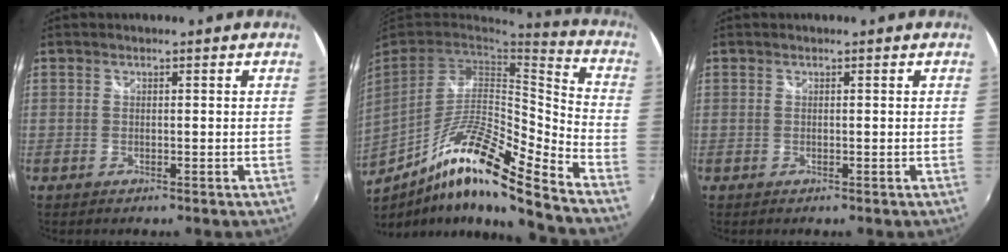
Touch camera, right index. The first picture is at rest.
{"total": 19.2, "force": [-12.3, 1.7, 14.7], "torque": [-0.258, -0.028, -0.224]}
{"total": 0.0}